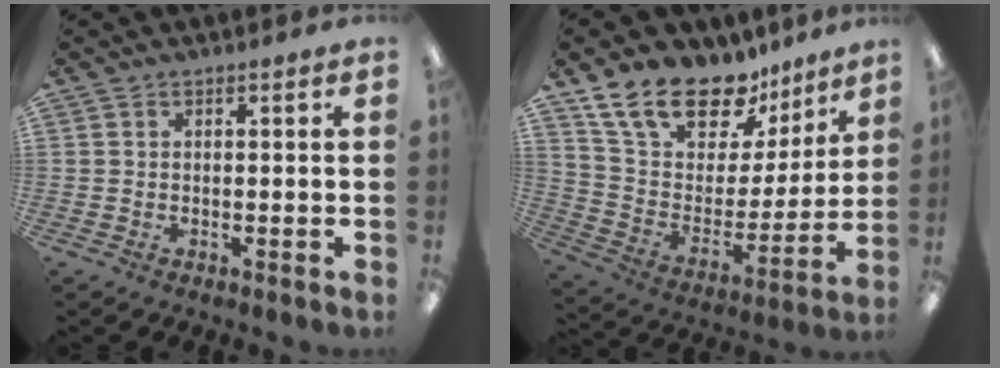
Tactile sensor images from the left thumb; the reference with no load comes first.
{"total": 19.7, "force": [15.4, 9.5, 7.9], "torque": [-0.149, -0.105, 0.280]}